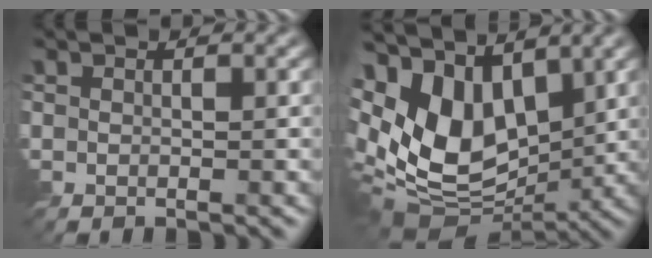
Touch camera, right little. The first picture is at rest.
{"total": 12.9, "force": [1.4, 8.2, 9.9], "torque": [-0.231, -0.001, 0.023]}